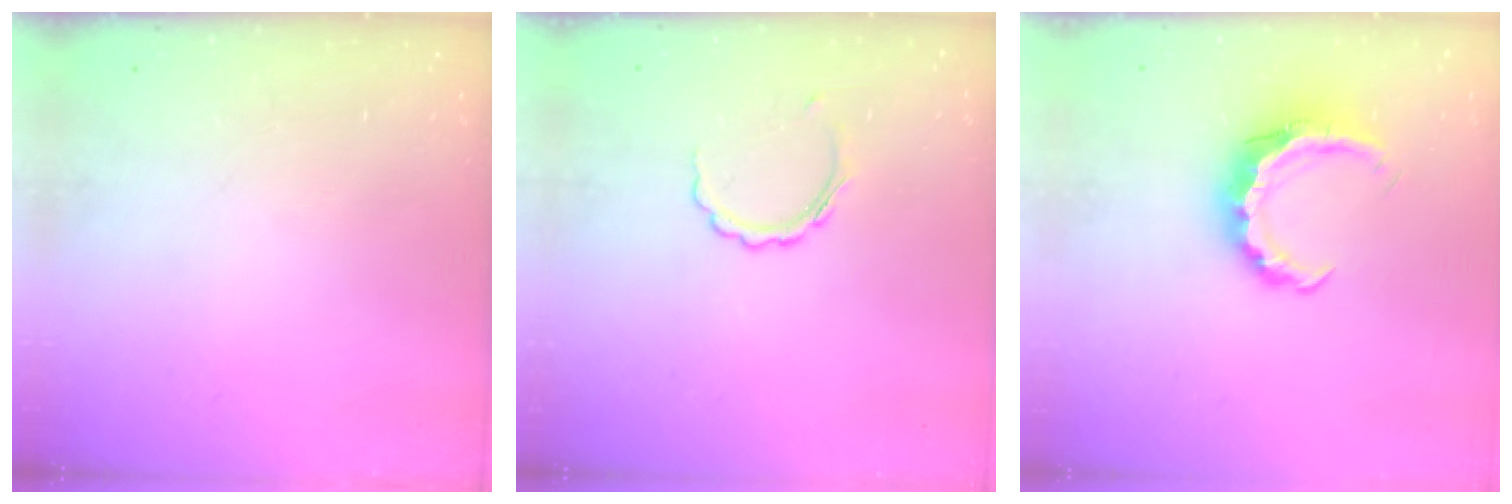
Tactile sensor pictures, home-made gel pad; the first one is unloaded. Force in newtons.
{"total": 6.1, "press": 6.0, "slide": 0.9}
{"total": 8.8, "press": 8.7, "slide": 1.3}